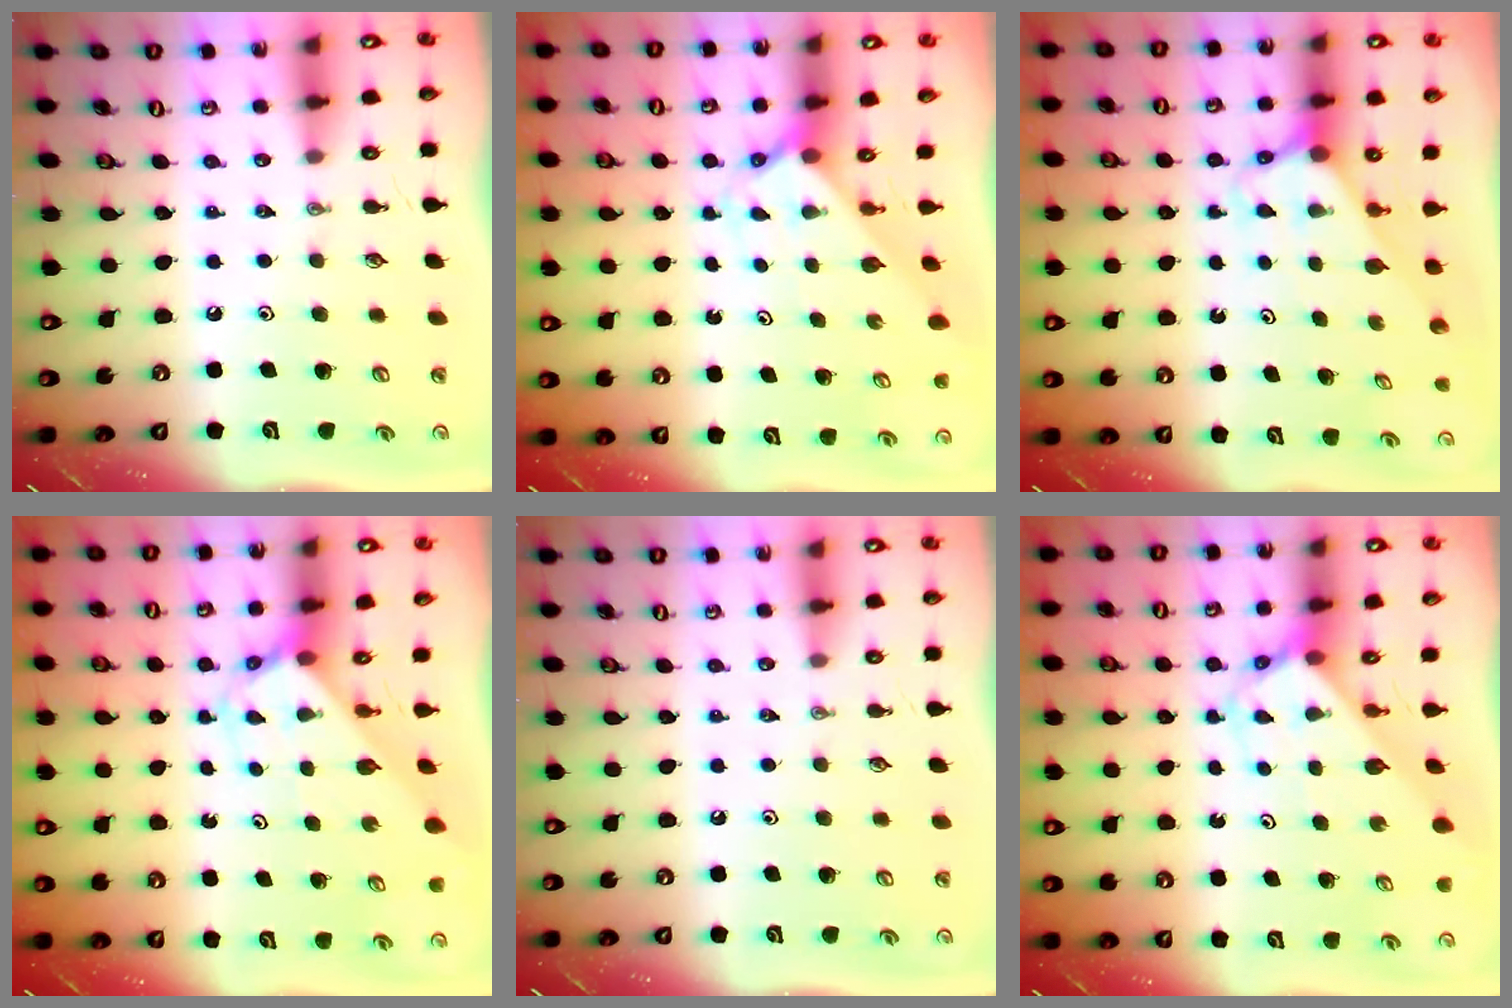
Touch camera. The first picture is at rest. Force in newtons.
{"total": 1.9, "press": 1.9, "slide": 0.2}
{"total": 2.6, "press": 2.6, "slide": 0.2}
{"total": 2.6, "press": 2.6, "slide": 0.2}
{"total": 0.0}
{"total": 2.7, "press": 2.7, "slide": 0.1}